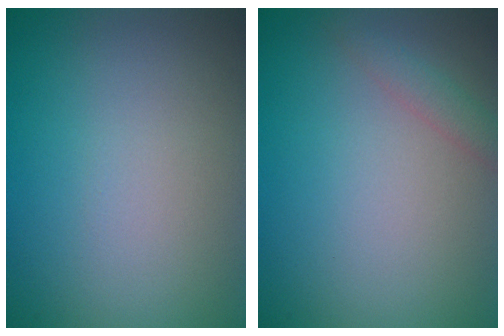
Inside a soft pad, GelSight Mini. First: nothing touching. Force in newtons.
{"total": 1.4, "press": 1.4, "slide": 0.0}